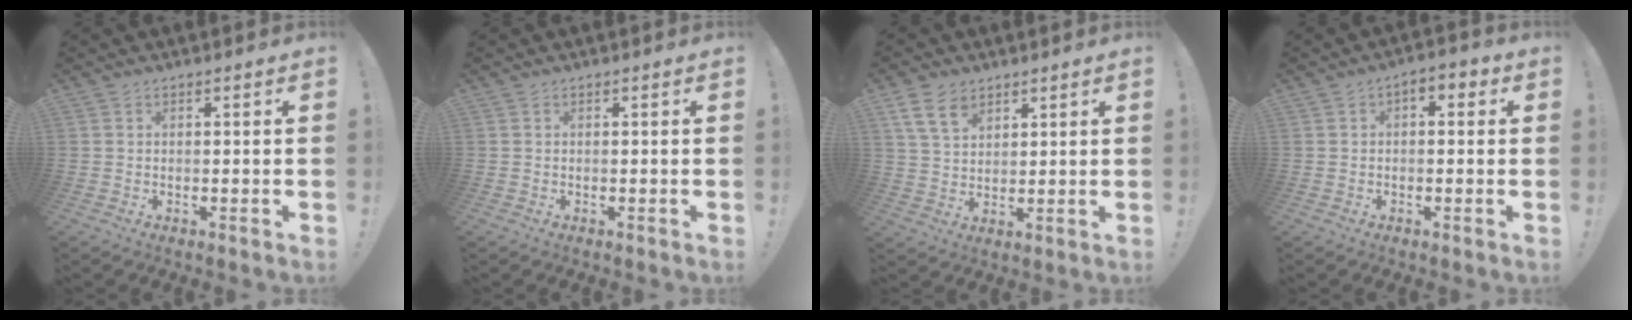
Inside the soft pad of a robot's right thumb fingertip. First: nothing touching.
{"total": 0.0}
{"total": 9.2, "force": [5.4, 5.7, 4.7], "torque": [-0.085, -0.014, 0.106]}
{"total": 3.1, "force": [-0.4, 1.9, 2.4], "torque": [-0.026, 0.005, -0.011]}